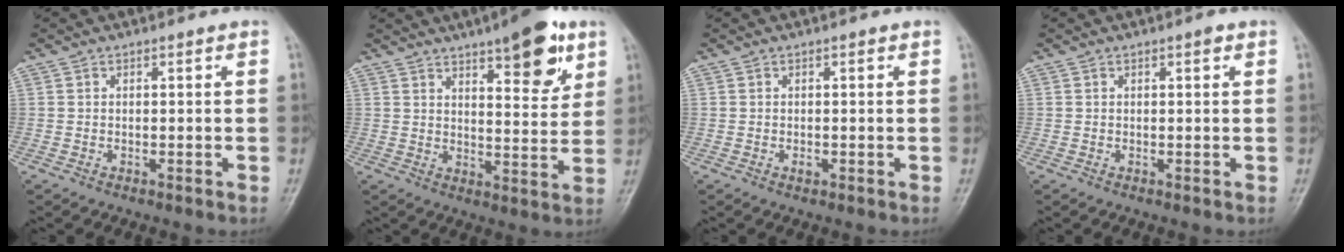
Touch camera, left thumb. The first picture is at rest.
{"total": 12.7, "force": [7.3, 4.2, 9.5], "torque": [-0.101, -0.036, 0.101]}
{"total": 1.0, "force": [-0.1, 0.6, 0.8], "torque": [-0.007, -0.001, -0.002]}
{"total": 0.9, "force": [0.5, 0.3, 0.7], "torque": [-0.011, 0.000, 0.006]}